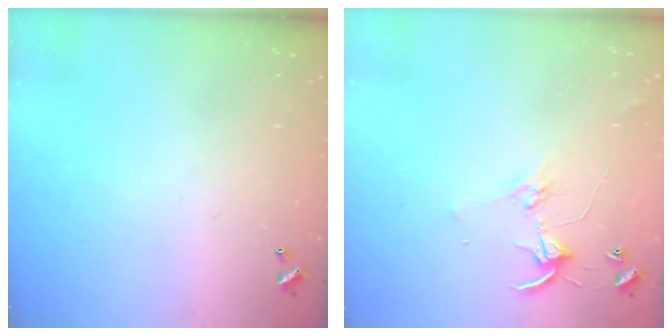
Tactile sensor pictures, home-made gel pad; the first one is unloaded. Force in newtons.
{"total": 3.6, "press": 3.6, "slide": 0.4}